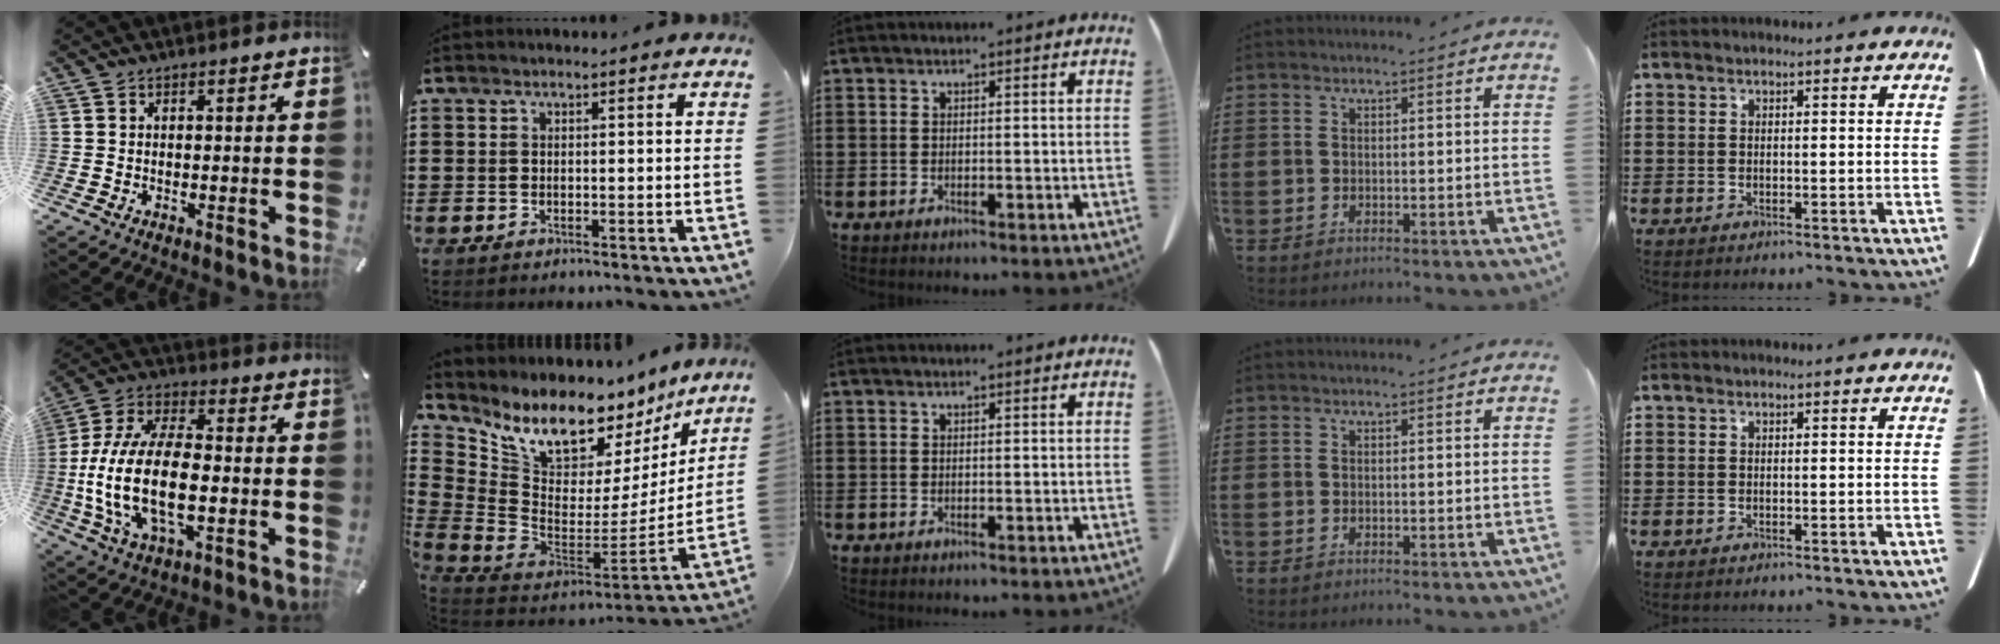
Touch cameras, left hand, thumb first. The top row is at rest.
{"thumb": {"total": 18.1, "force": [-3.2, 9.6, 15.1], "torque": [-0.328, -0.006, -0.057]}, "index": {"total": 9.9, "force": [7.9, 4.1, 4.3], "torque": [-0.113, -0.074, 0.138]}}